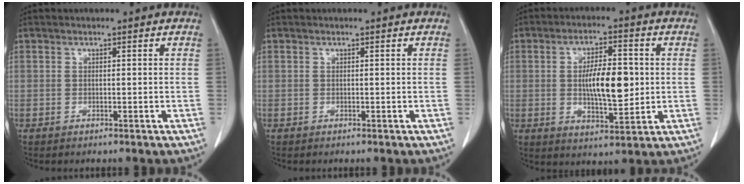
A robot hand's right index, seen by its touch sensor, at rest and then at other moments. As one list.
[{"total": 0.0}, {"total": 9.4, "force": [0.2, 3.1, 8.9], "torque": [-0.157, 0.001, 0.007]}]